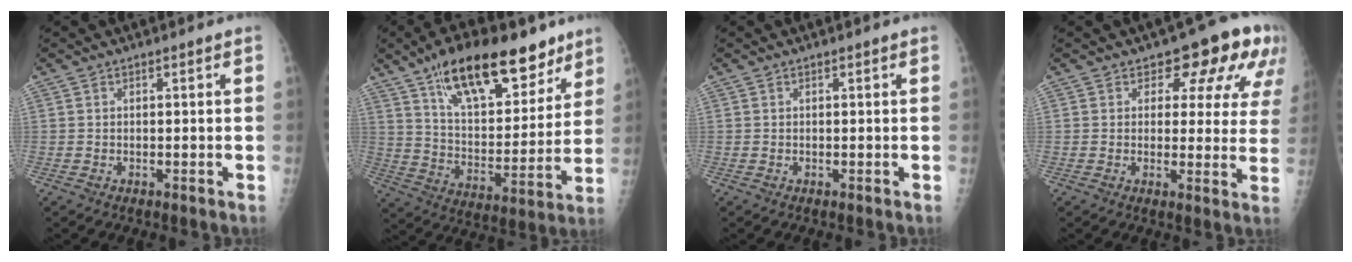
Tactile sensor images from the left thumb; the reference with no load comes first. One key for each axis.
{"total": 23.5, "fx": 15.0, "fy": 10.2, "fz": 14.9, "tx": -0.196, "ty": -0.049, "tz": 0.248}
{"total": 0.0}
{"total": 11.6, "fx": 6.8, "fy": 6.5, "fz": 6.7, "tx": -0.027, "ty": -0.027, "tz": 0.067}